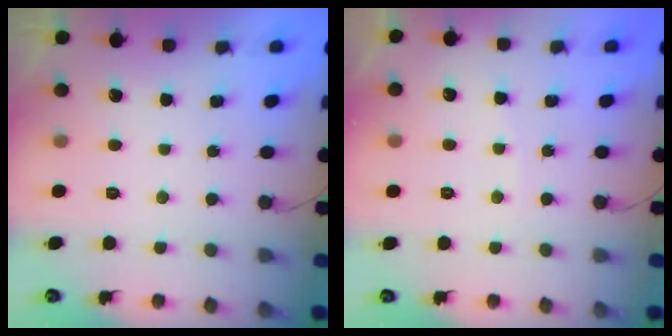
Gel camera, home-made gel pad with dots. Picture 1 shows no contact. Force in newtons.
{"total": 3.1, "press": 3.1, "slide": 0.4}